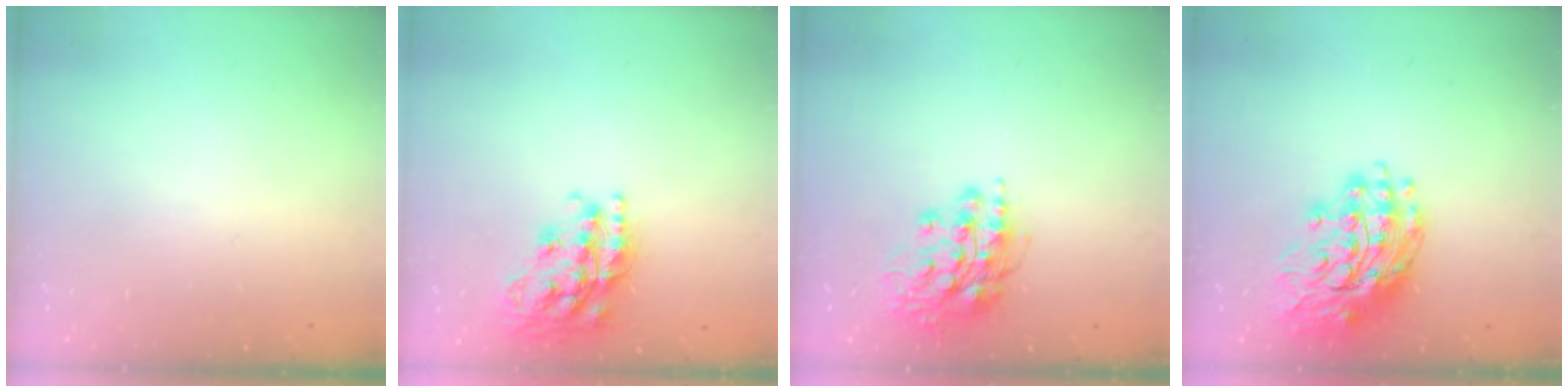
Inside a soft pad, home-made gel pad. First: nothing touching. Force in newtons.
{"total": 19.6, "press": 19.6, "slide": 1.4}
{"total": 15.0, "press": 14.9, "slide": 1.6}
{"total": 16.6, "press": 16.5, "slide": 1.7}